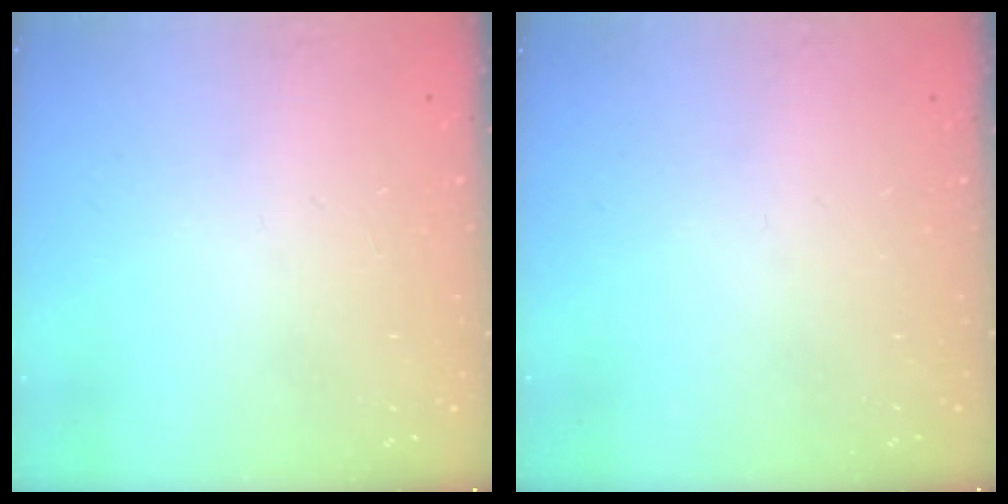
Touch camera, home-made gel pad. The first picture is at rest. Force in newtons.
{"total": 0.0}